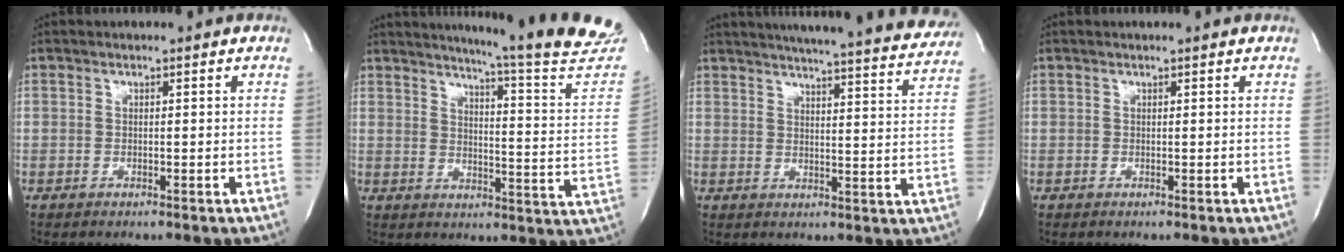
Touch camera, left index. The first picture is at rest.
{"total": 22.7, "force": [20.8, -1.1, 8.9], "torque": [-0.127, -0.116, 0.241]}
{"total": 26.7, "force": [24.6, 1.8, 10.2], "torque": [-0.153, -0.065, 0.289]}
{"total": 0.9, "force": [0.8, -0.1, 0.2], "torque": [-0.008, -0.001, 0.011]}